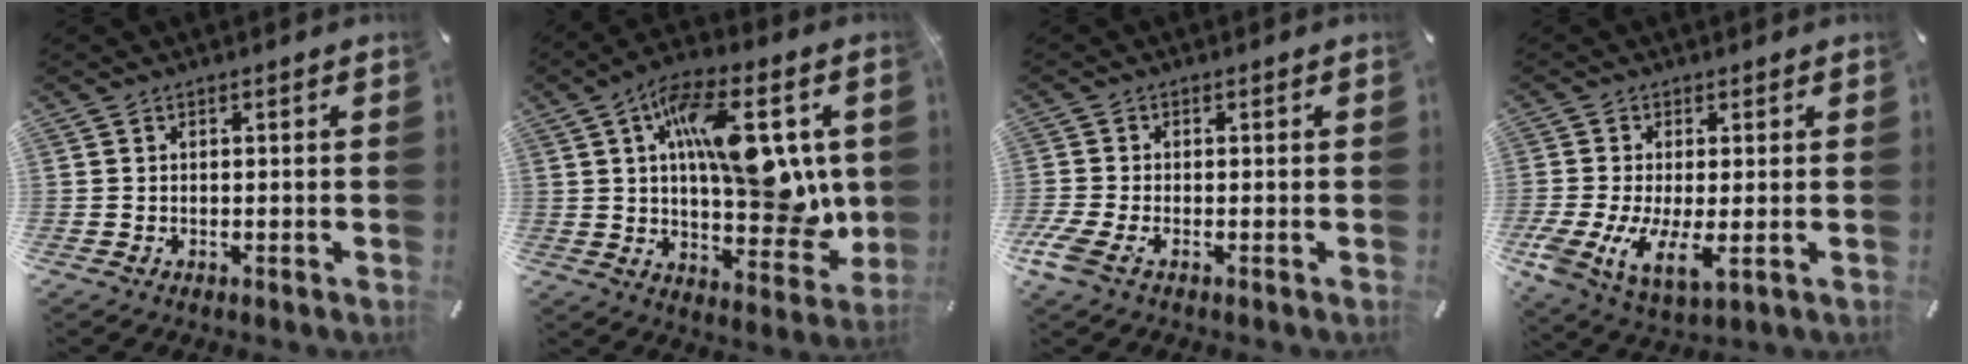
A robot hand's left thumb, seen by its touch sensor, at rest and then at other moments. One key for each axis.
{"total": 20.8, "fx": 5.2, "fy": 9.4, "fz": 17.8, "tx": -0.261, "ty": -0.016, "tz": 0.083}
{"total": 3.4, "fx": -1.5, "fy": 1.4, "fz": 2.7, "tx": -0.071, "ty": -0.006, "tz": -0.031}
{"total": 9.2, "fx": -1.4, "fy": 4.1, "fz": 8.1, "tx": -0.179, "ty": -0.021, "tz": -0.017}